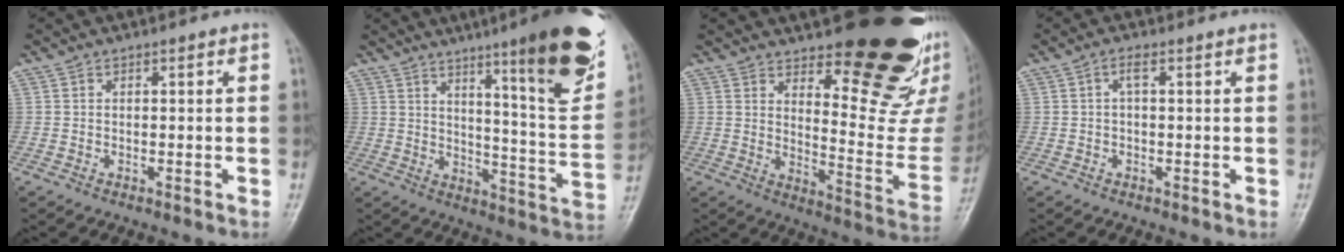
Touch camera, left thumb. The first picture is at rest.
{"total": 21.7, "force": [12.3, 2.8, 17.7], "torque": [-0.205, -0.064, 0.178]}
{"total": 22.9, "force": [15.1, 7.1, 15.7], "torque": [-0.165, -0.124, 0.207]}
{"total": 1.7, "force": [0.4, 0.5, 1.6], "torque": [-0.034, 0.010, 0.008]}